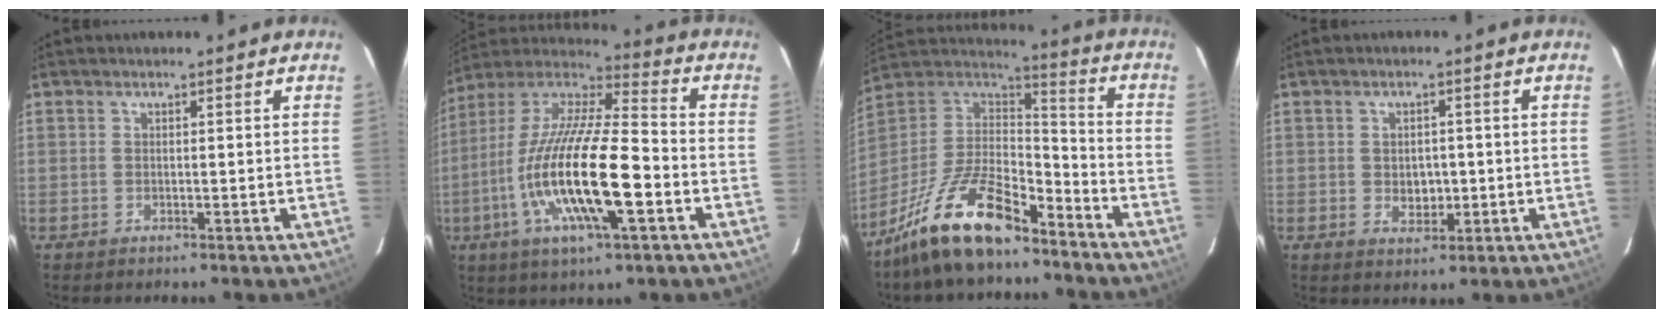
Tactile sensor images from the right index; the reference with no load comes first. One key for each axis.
{"total": 22.1, "fx": -6.4, "fy": 5.3, "fz": 20.5, "tx": -0.392, "ty": -0.023, "tz": -0.125}
{"total": 19.5, "fx": -13.6, "fy": 6.8, "fz": 12.1, "tx": -0.252, "ty": -0.004, "tz": -0.248}
{"total": 3.9, "fx": -0.4, "fy": 3.0, "fz": 2.5, "tx": -0.040, "ty": 0.001, "tz": -0.001}